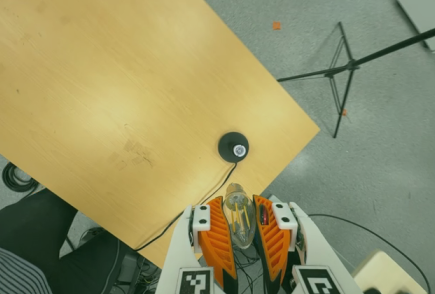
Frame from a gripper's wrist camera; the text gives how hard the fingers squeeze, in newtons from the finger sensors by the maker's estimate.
{"total": 21.5, "left": 26.0, "right": 17.1}